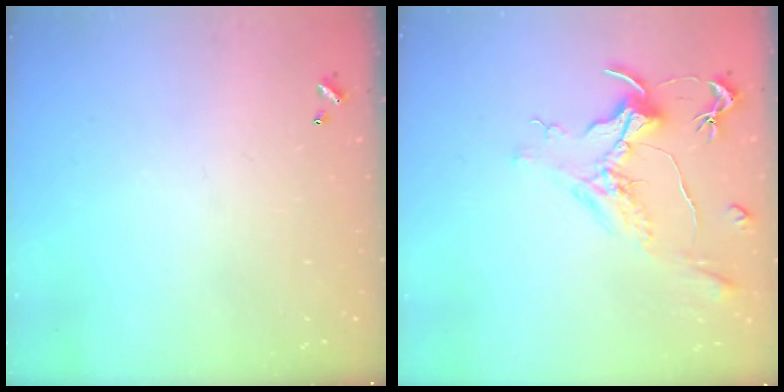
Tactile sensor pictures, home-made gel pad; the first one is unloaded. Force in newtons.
{"total": 1.6, "press": 1.3, "slide": 0.9}